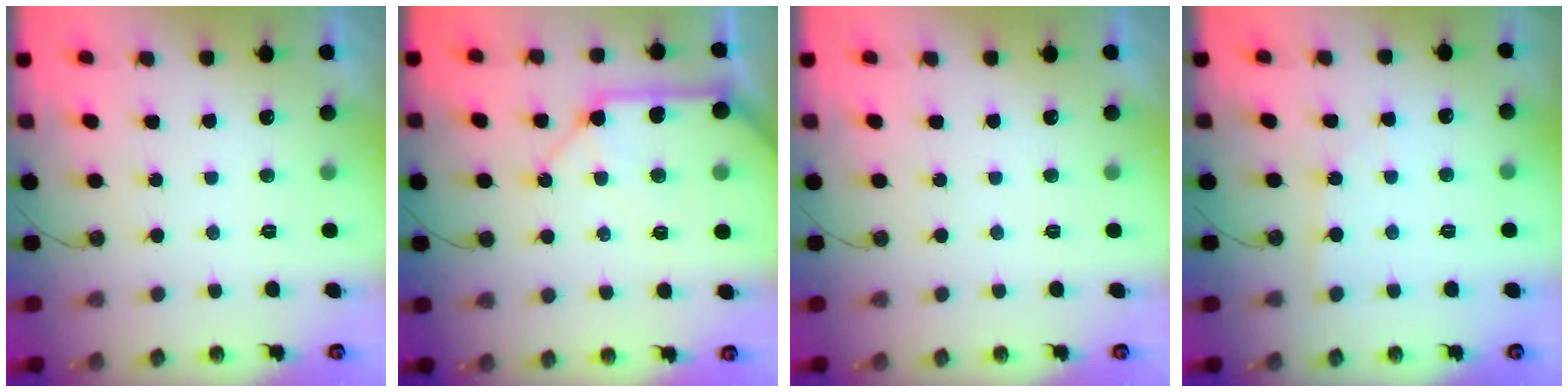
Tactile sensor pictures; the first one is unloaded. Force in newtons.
{"total": 13.0, "press": 12.9, "slide": 1.8}
{"total": 0.0}
{"total": 2.4, "press": 2.3, "slide": 0.4}